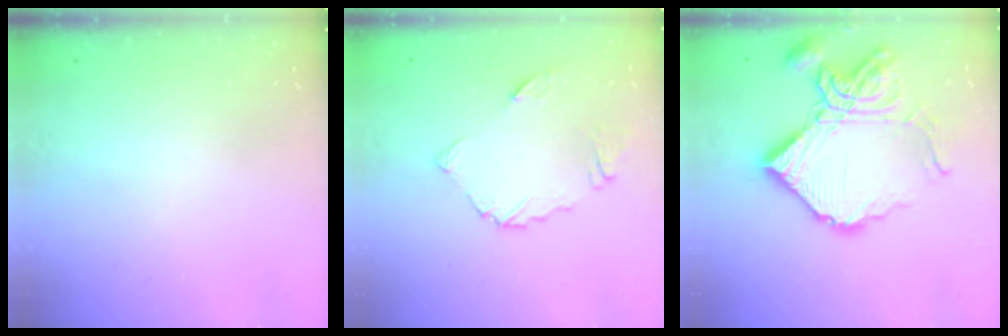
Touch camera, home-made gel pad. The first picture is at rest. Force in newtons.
{"total": 7.6, "press": 7.6, "slide": 0.8}
{"total": 20.0, "press": 19.9, "slide": 2.2}